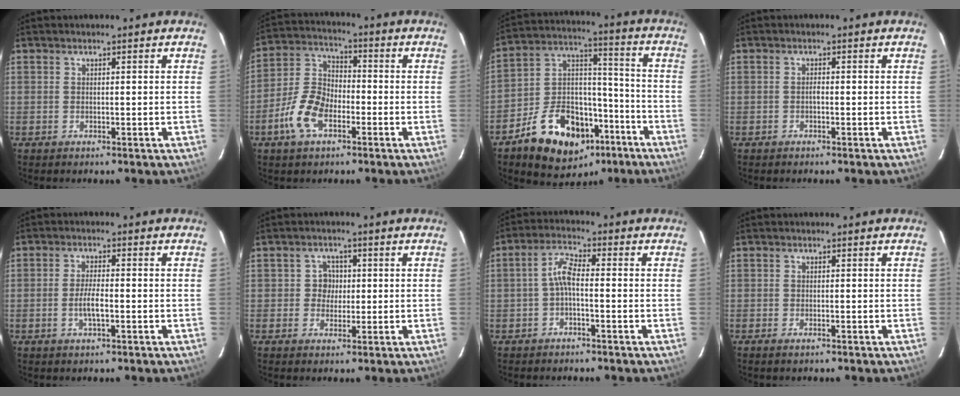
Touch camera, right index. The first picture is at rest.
{"total": 10.2, "force": [-4.8, 5.6, 7.1], "torque": [-0.152, 0.014, -0.094]}
{"total": 19.5, "force": [-11.0, 12.2, 10.4], "torque": [-0.207, 0.047, -0.155]}
{"total": 0.7, "force": [-0.3, 0.3, 0.5], "torque": [-0.008, 0.005, -0.007]}
{"total": 3.6, "force": [-1.1, 0.8, 3.3], "torque": [-0.068, -0.001, -0.021]}
{"total": 3.1, "force": [-0.1, 3.1, 0.4], "torque": [0.000, 0.016, -0.004]}
{"total": 3.8, "force": [-1.3, 1.1, 3.5], "torque": [-0.079, 0.015, -0.028]}
{"total": 0.9, "force": [-0.7, 0.2, 0.6], "torque": [-0.012, -0.002, -0.013]}